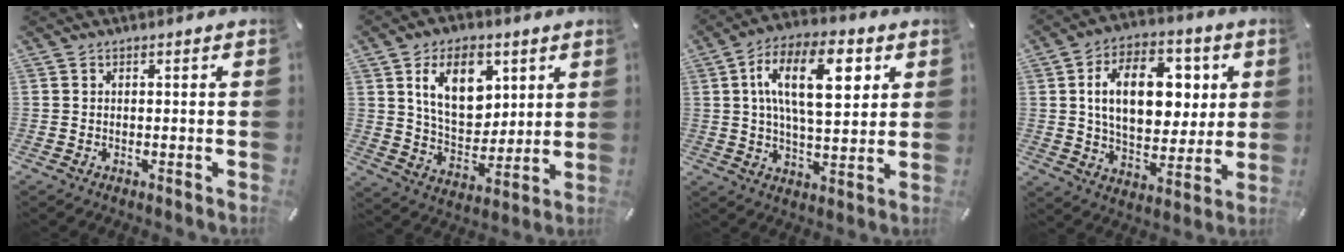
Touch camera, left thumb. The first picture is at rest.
{"total": 14.2, "force": [5.8, 9.4, 8.9], "torque": [-0.148, -0.011, 0.103]}
{"total": 16.8, "force": [5.2, 8.3, 13.7], "torque": [-0.231, 0.001, 0.082]}
{"total": 18.1, "force": [4.3, 11.4, 13.3], "torque": [-0.217, 0.010, 0.075]}